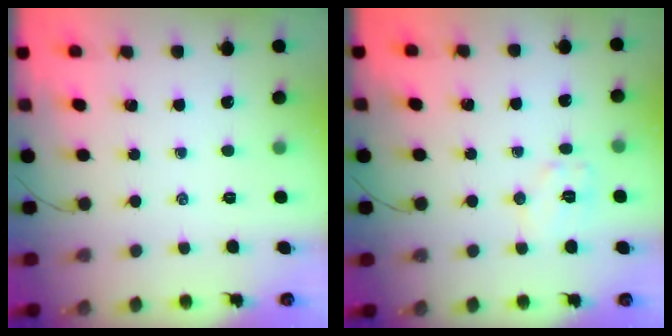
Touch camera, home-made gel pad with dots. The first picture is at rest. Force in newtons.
{"total": 6.8, "press": 6.7, "slide": 0.6}